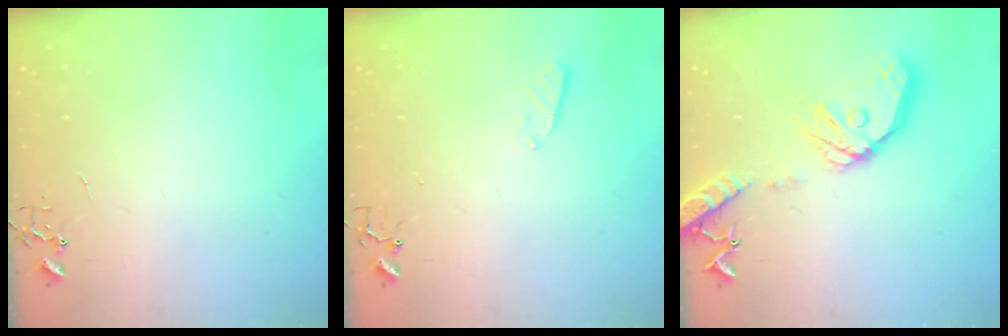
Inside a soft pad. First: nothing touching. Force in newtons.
{"total": 2.9, "press": 2.8, "slide": 0.5}
{"total": 17.9, "press": 17.7, "slide": 2.6}